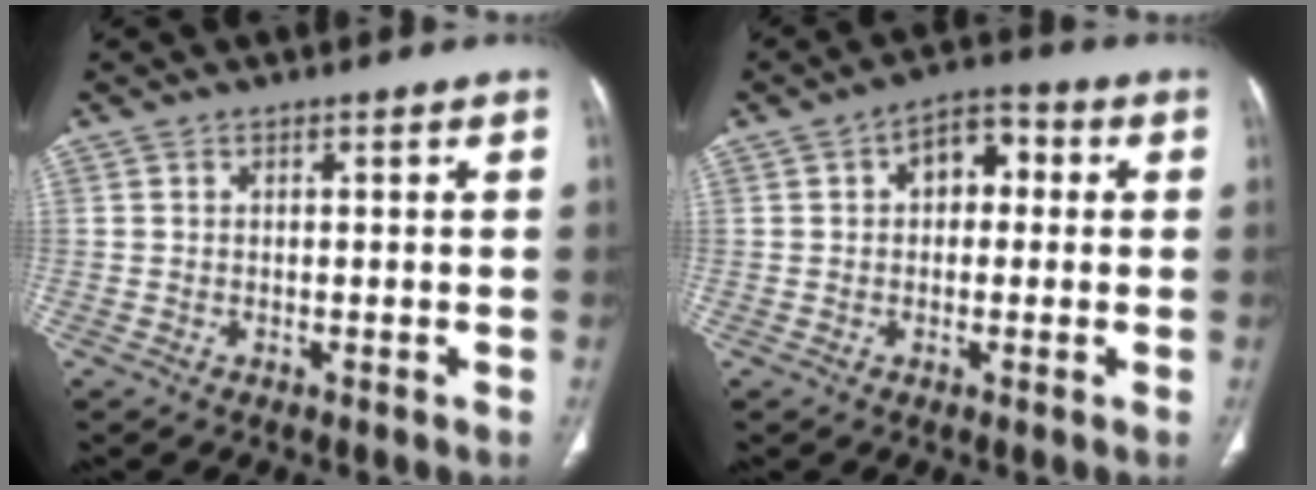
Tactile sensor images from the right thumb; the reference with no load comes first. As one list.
[{"total": 6.9, "force": [1.2, 4.6, 5.1], "torque": [-0.047, 0.022, 0.008]}]